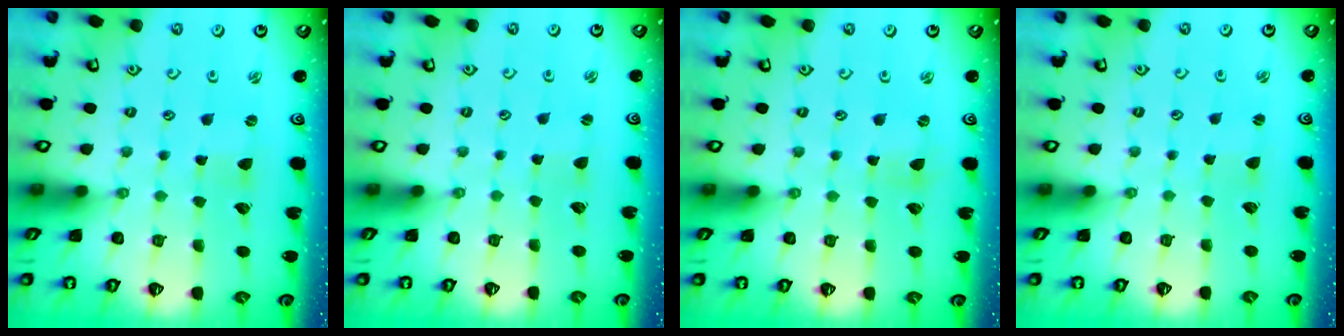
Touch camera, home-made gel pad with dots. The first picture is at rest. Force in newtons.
{"total": 0.9, "press": 0.9, "slide": 0.1}
{"total": 0.0}
{"total": 0.9, "press": 0.9, "slide": 0.1}